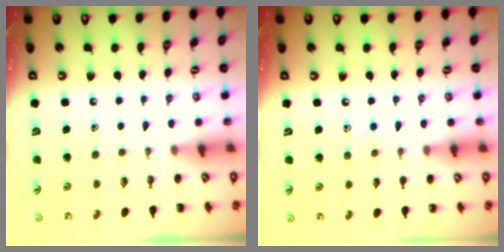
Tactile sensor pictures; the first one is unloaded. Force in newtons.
{"total": 4.3, "press": 4.1, "slide": 1.4}